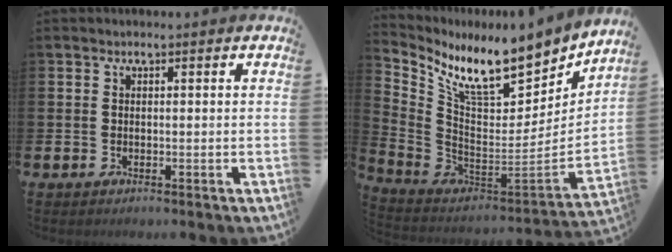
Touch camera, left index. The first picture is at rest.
{"total": 10.1, "force": [8.6, 3.2, 4.1], "torque": [-0.100, -0.078, 0.148]}